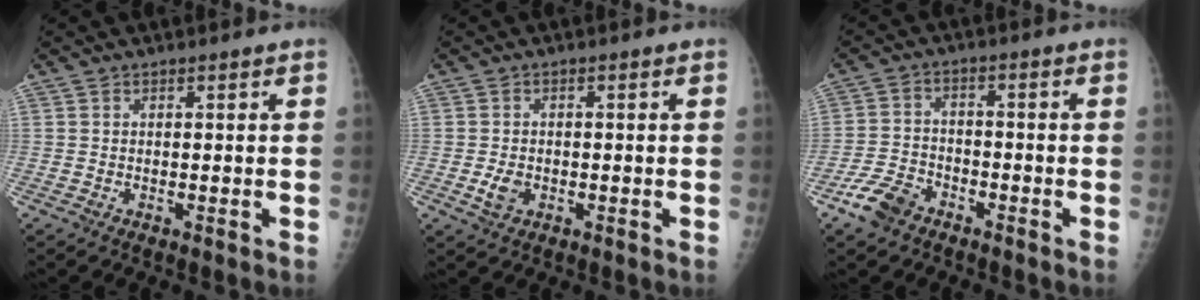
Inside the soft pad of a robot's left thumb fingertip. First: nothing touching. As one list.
[{"total": 2.9, "force": [-0.9, 2.1, 1.8], "torque": [-0.029, 0.001, -0.013]}, {"total": 6.9, "force": [-4.7, 4.0, 3.0], "torque": [-0.055, 0.021, -0.090]}]